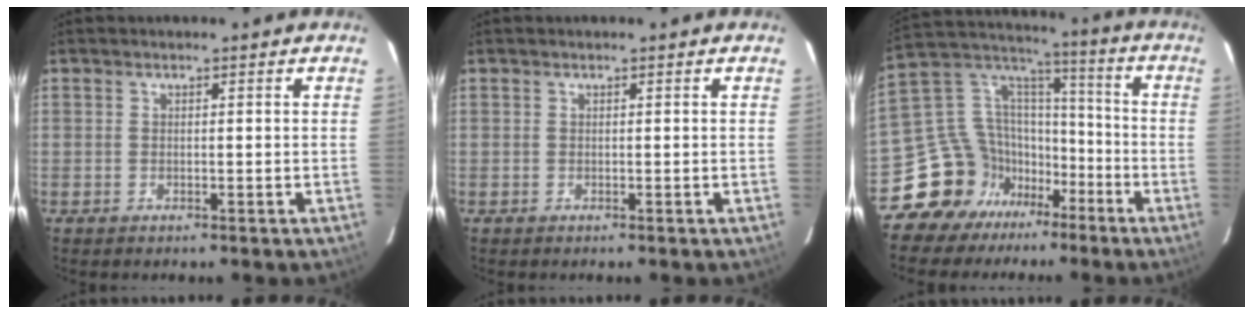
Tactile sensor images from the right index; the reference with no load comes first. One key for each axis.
{"total": 0.0}
{"total": 15.3, "fx": -10.1, "fy": 11.3, "fz": 2.4, "tx": -0.070, "ty": 0.071, "tz": -0.170}